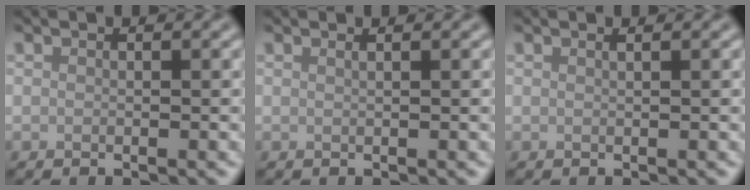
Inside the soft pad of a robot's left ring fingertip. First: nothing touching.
{"total": 1.1, "force": [0.7, 0.5, 0.7], "torque": [-0.001, -0.003, -0.001]}
{"total": 0.7, "force": [0.5, 0.3, 0.5], "torque": [-0.001, 0.000, 0.003]}